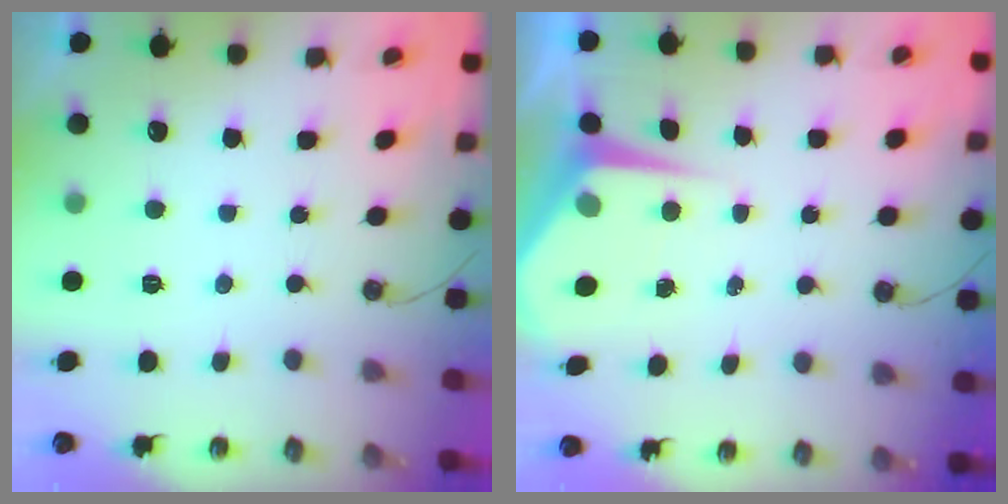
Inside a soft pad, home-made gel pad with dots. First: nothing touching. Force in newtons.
{"total": 4.8, "press": 4.7, "slide": 0.4}